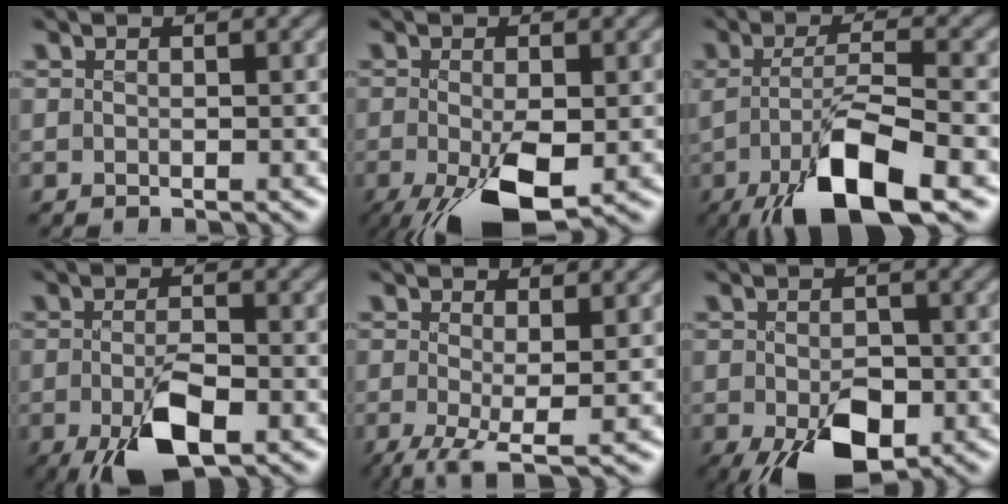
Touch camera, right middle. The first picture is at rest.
{"total": 7.8, "force": [-3.3, 3.0, 6.4], "torque": [-0.133, -0.019, -0.050]}
{"total": 8.1, "force": [-3.4, 2.1, 7.1], "torque": [-0.128, -0.001, -0.064]}
{"total": 5.9, "force": [-2.6, 2.1, 4.8], "torque": [-0.088, -0.009, -0.049]}
{"total": 3.8, "force": [-1.4, 0.9, 3.4], "torque": [-0.071, -0.011, -0.028]}
{"total": 7.5, "force": [-3.3, 4.0, 5.3], "torque": [-0.106, -0.022, -0.049]}